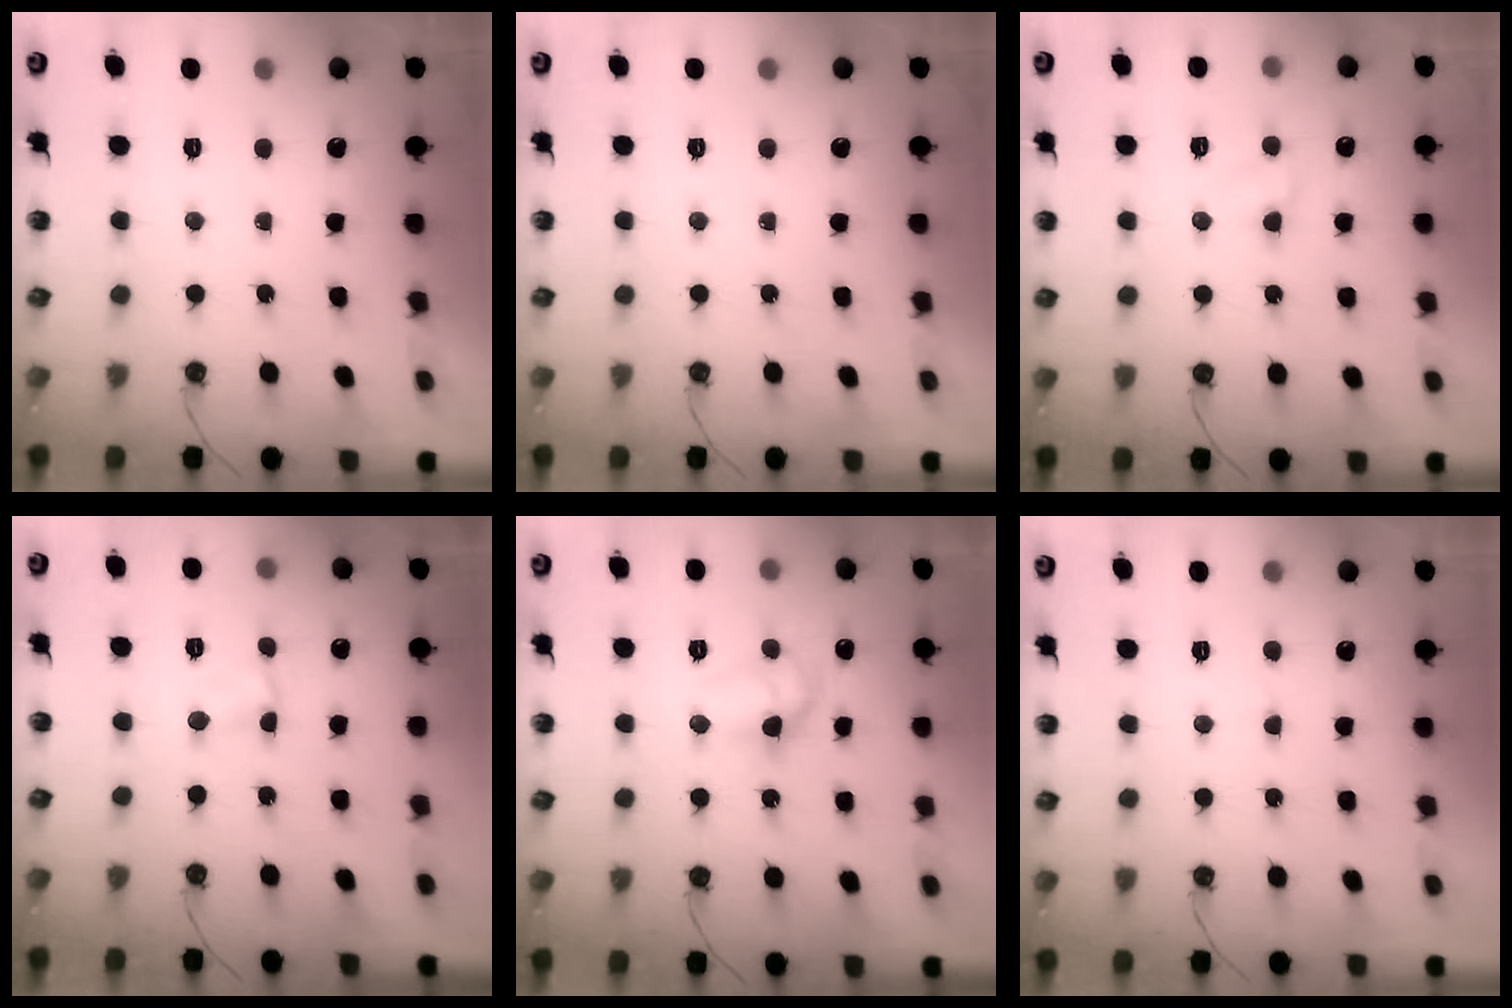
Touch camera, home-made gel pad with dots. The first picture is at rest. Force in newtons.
{"total": 0.0}
{"total": 3.5, "press": 3.4, "slide": 0.6}
{"total": 2.3, "press": 2.3, "slide": 0.3}
{"total": 9.2, "press": 9.2, "slide": 0.8}
{"total": 2.5, "press": 2.5, "slide": 0.4}